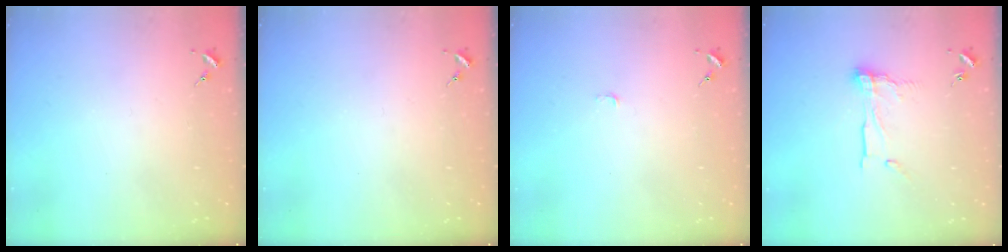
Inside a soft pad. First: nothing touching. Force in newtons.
{"total": 0.0}
{"total": 3.0, "press": 3.0, "slide": 0.3}
{"total": 10.4, "press": 10.4, "slide": 1.0}